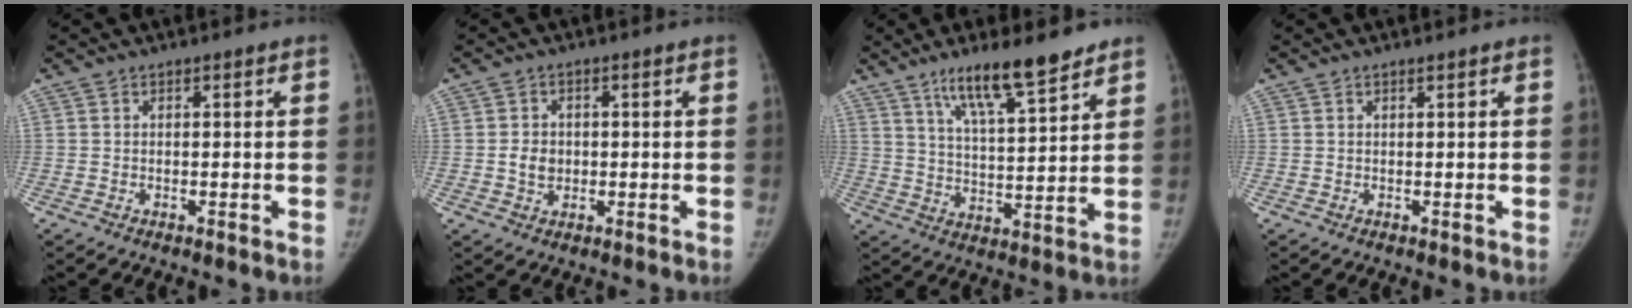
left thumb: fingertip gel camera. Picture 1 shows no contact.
{"total": 3.6, "force": [-0.1, 3.1, 1.9], "torque": [-0.020, 0.002, 0.000]}
{"total": 13.4, "force": [9.4, 2.9, 9.0], "torque": [-0.131, -0.053, 0.165]}
{"total": 0.0}